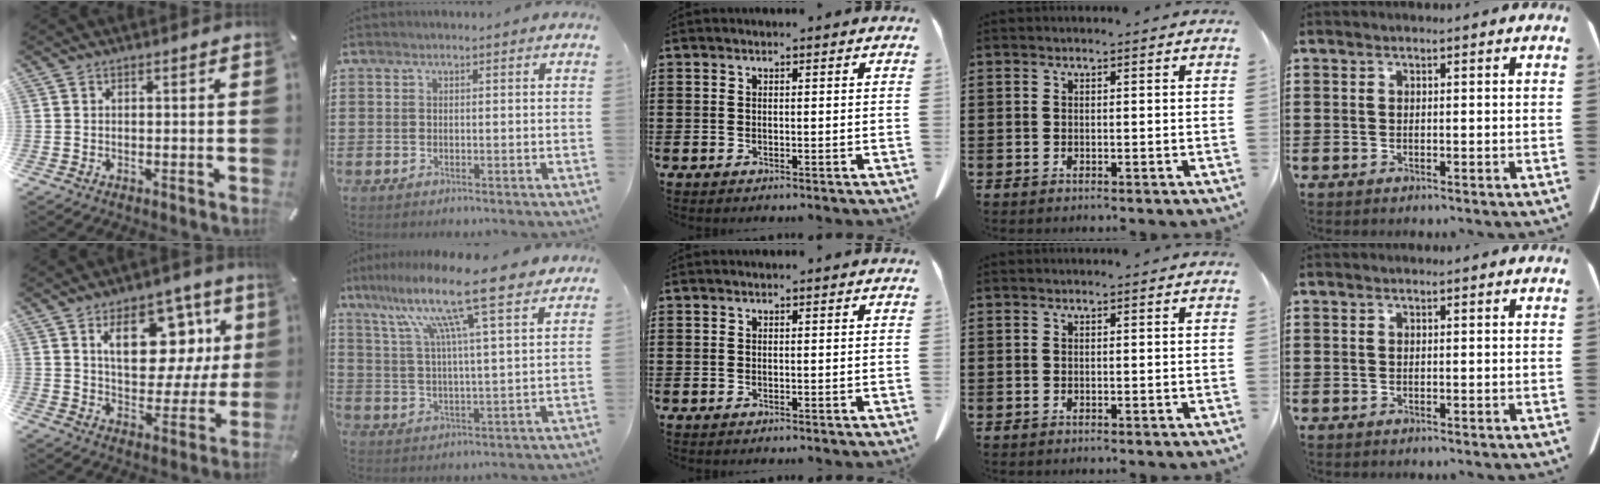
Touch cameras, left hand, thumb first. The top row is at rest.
{"thumb": {"total": 17.5, "force": [7.7, 10.2, 12.0], "torque": [-0.175, -0.025, 0.131]}, "index": {"total": 13.7, "force": [10.2, 0.5, 9.1], "torque": [-0.190, -0.042, 0.165]}}